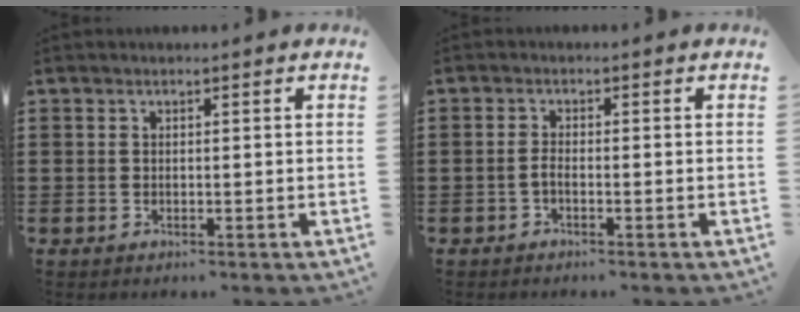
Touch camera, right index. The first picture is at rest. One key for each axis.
{"total": 1.5, "fx": -0.8, "fy": 0.2, "fz": 1.3, "tx": -0.033, "ty": -0.007, "tz": -0.016}